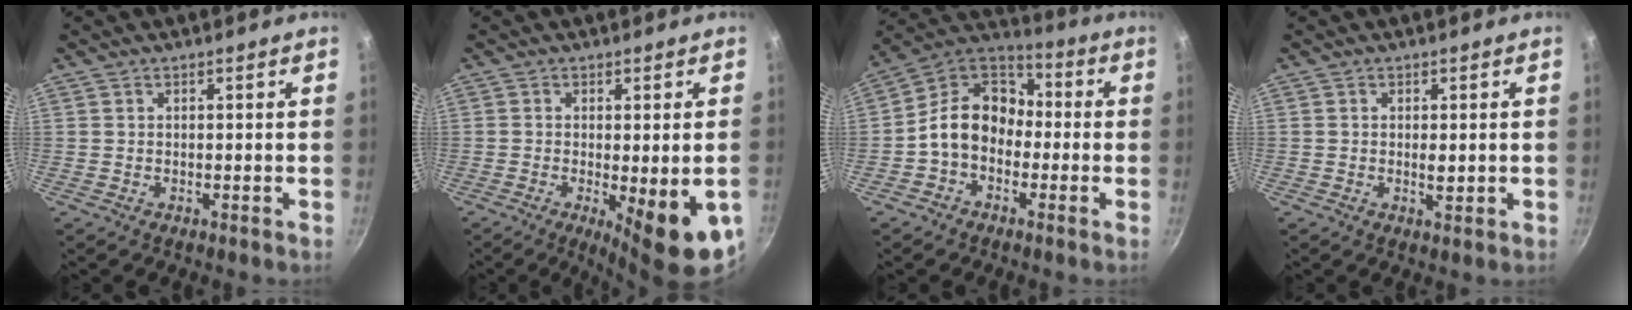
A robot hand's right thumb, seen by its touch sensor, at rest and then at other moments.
{"total": 11.8, "force": [-3.6, 3.1, 10.9], "torque": [-0.140, -0.014, -0.041]}
{"total": 12.4, "force": [-2.3, 9.5, 7.6], "torque": [-0.090, 0.049, -0.068]}
{"total": 2.0, "force": [0.0, 0.8, 1.8], "torque": [-0.032, -0.003, 0.001]}